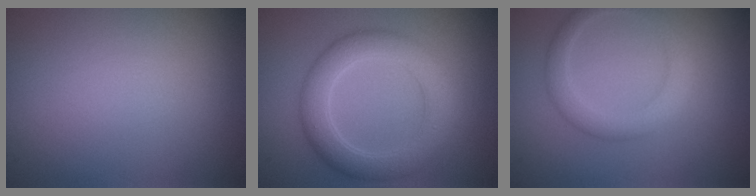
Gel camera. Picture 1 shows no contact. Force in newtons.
{"total": 5.2, "press": 5.2, "slide": 0.2}
{"total": 3.0, "press": 3.0, "slide": 0.0}